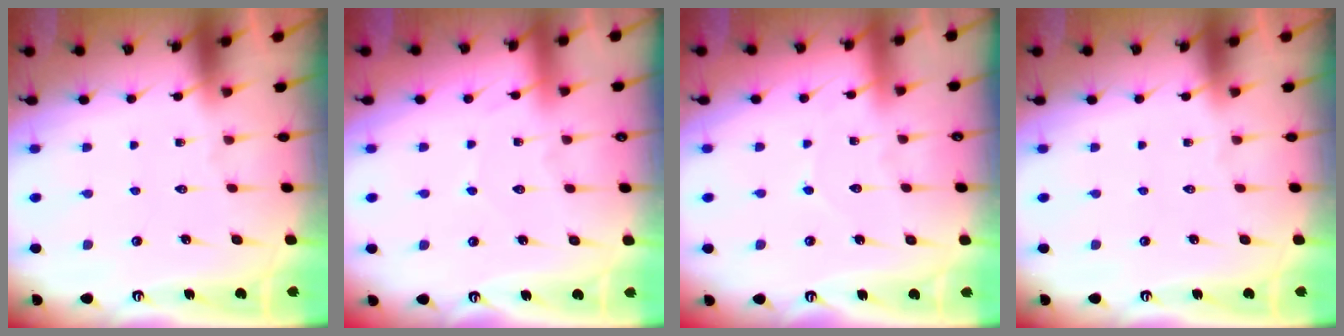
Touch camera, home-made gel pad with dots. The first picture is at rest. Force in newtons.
{"total": 2.7, "press": 2.7, "slide": 0.3}
{"total": 3.9, "press": 3.8, "slide": 0.3}
{"total": 0.0}